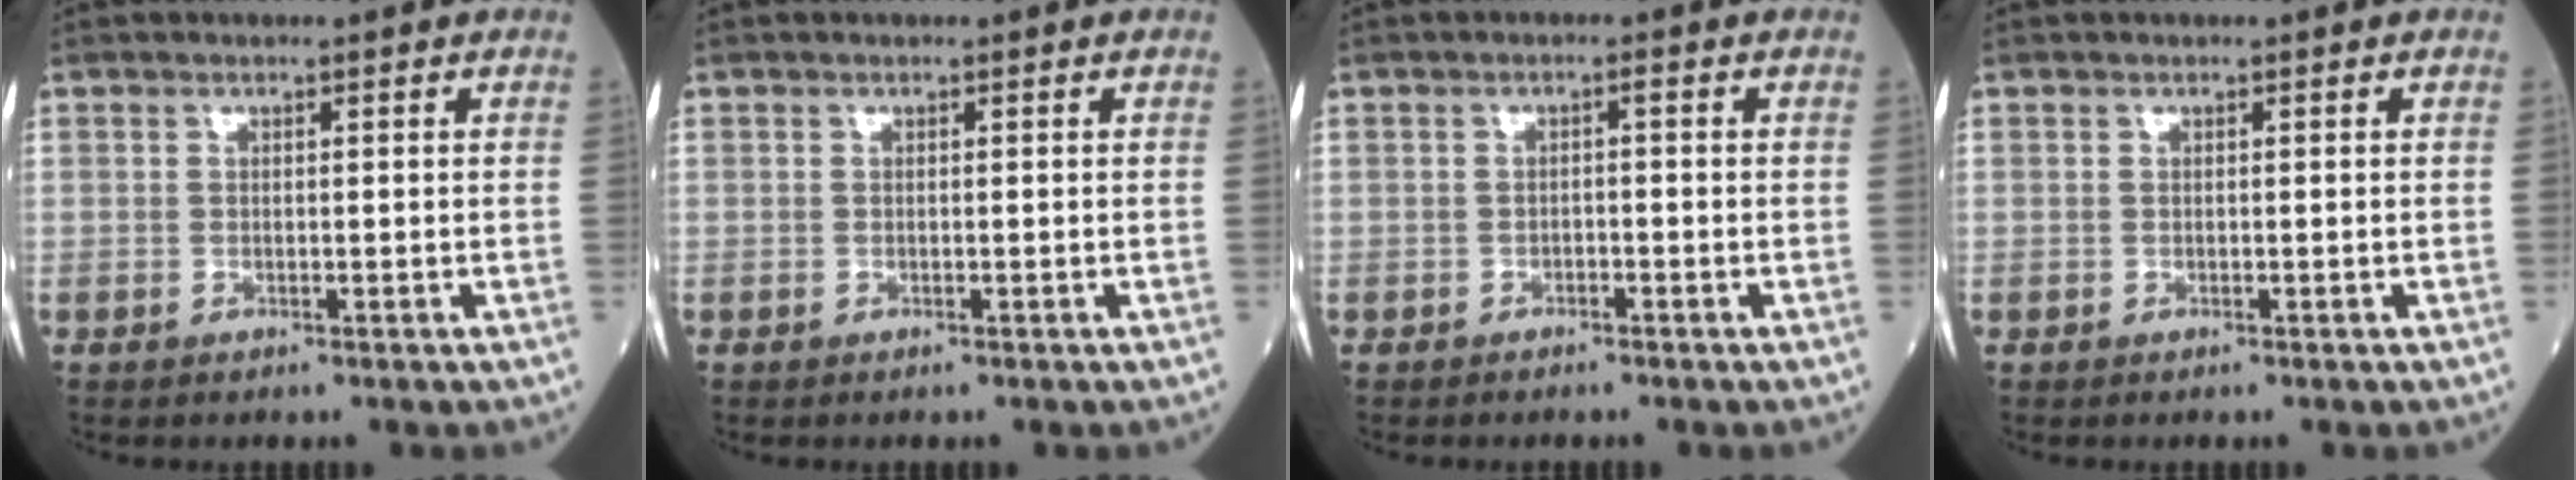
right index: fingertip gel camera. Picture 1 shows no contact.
{"total": 0.0}
{"total": 0.8, "force": [-0.4, 0.3, 0.6], "torque": [-0.004, 0.003, -0.011]}
{"total": 0.0}